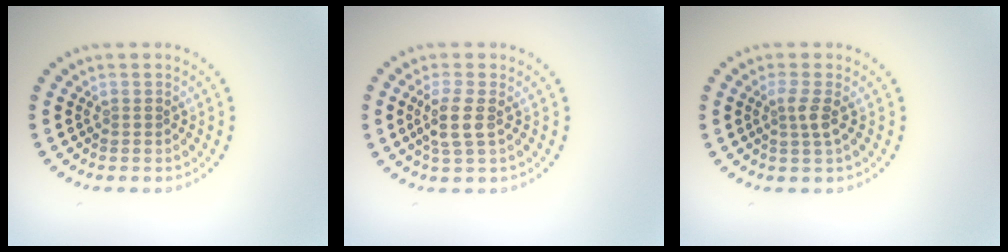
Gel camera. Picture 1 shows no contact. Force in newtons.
{"total": 2.4, "press": 2.0, "slide": 1.3}
{"total": 1.8, "press": 1.3, "slide": 1.2}